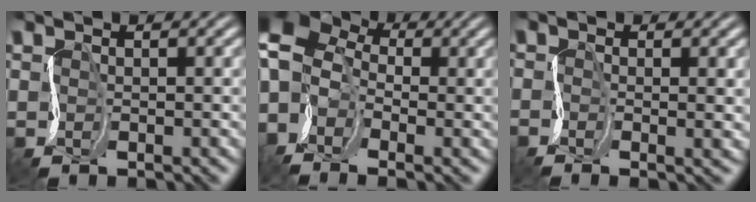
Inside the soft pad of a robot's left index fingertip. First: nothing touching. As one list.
[{"total": 9.3, "force": [-1.9, 6.1, 6.8], "torque": [-0.113, 0.027, -0.063]}, {"total": 1.7, "force": [0.2, 0.2, 1.7], "torque": [-0.016, 0.004, -0.007]}]